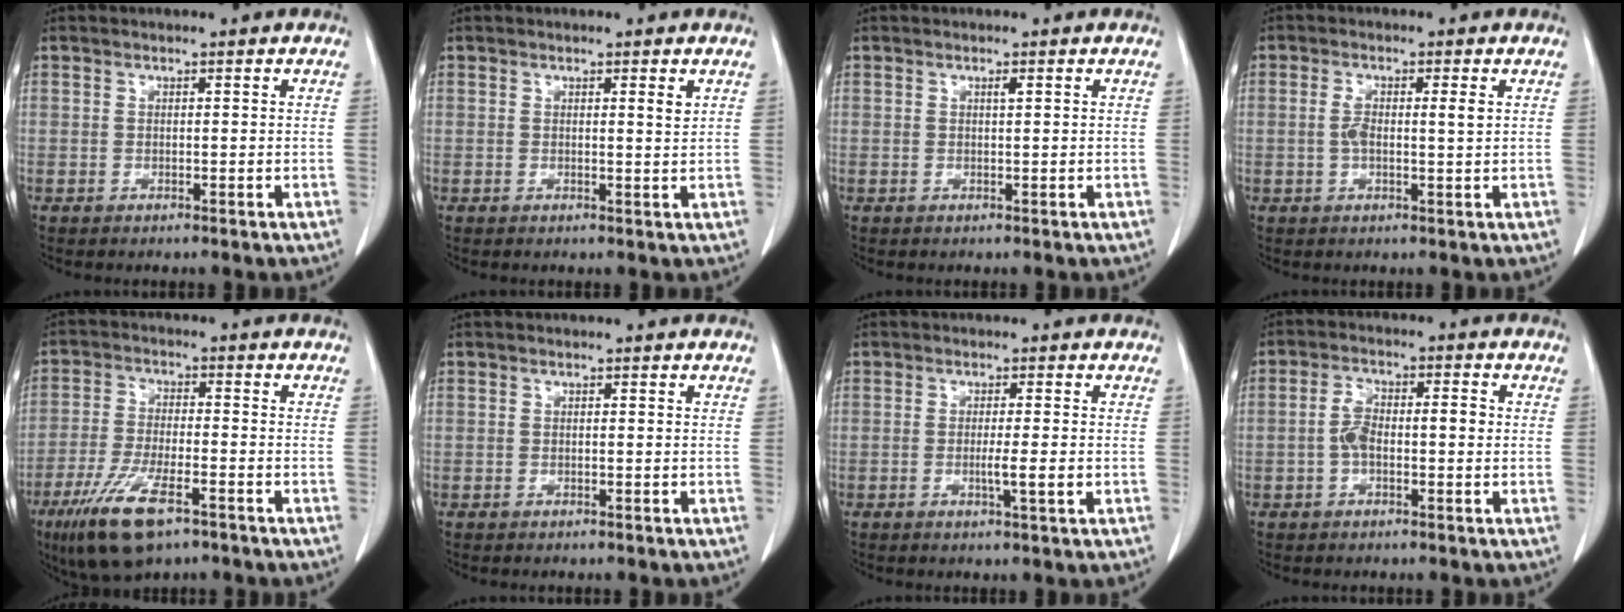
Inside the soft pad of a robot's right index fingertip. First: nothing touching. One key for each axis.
{"total": 1.1, "fx": 0.6, "fy": 0.0, "fz": 1.0, "tx": -0.016, "ty": -0.003, "tz": 0.008}
{"total": 0.6, "fx": 0.3, "fy": 0.0, "fz": 0.5, "tx": -0.010, "ty": 0.000, "tz": 0.007}
{"total": 3.7, "fx": 0.5, "fy": 0.8, "fz": 3.6, "tx": -0.072, "ty": 0.008, "tz": 0.009}
{"total": 10.8, "fx": -6.4, "fy": 2.8, "fz": 8.3, "tx": -0.161, "ty": -0.021, "tz": -0.109}
{"total": 0.0}
{"total": 3.2, "fx": -0.7, "fy": -0.2, "fz": 3.1, "tx": -0.053, "ty": -0.006, "tz": -0.011}
{"total": 5.6, "fx": -0.4, "fy": 2.3, "fz": 5.0, "tx": -0.105, "ty": 0.025, "tz": -0.009}